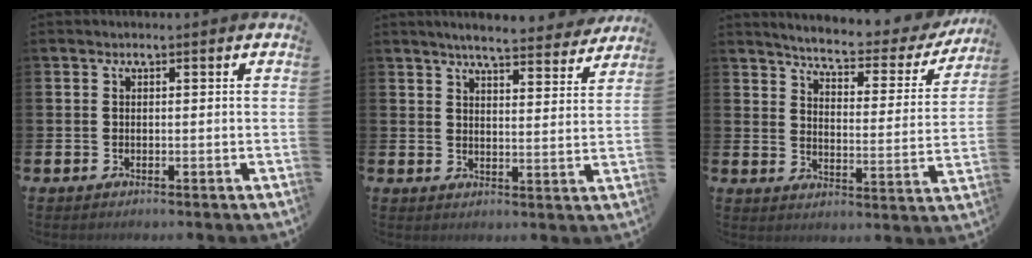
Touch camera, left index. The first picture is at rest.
{"total": 5.6, "force": [5.4, 0.3, 1.4], "torque": [-0.031, -0.034, 0.092]}
{"total": 5.3, "force": [4.9, 0.8, 1.8], "torque": [-0.053, -0.038, 0.076]}